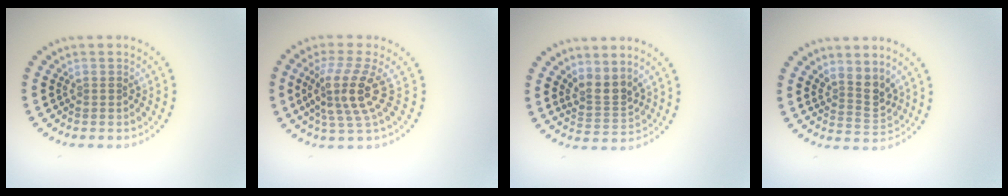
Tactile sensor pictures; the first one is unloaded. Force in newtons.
{"total": 4.3, "press": 3.2, "slide": 2.8}
{"total": 2.6, "press": 1.8, "slide": 1.8}
{"total": 2.7, "press": 2.0, "slide": 1.8}